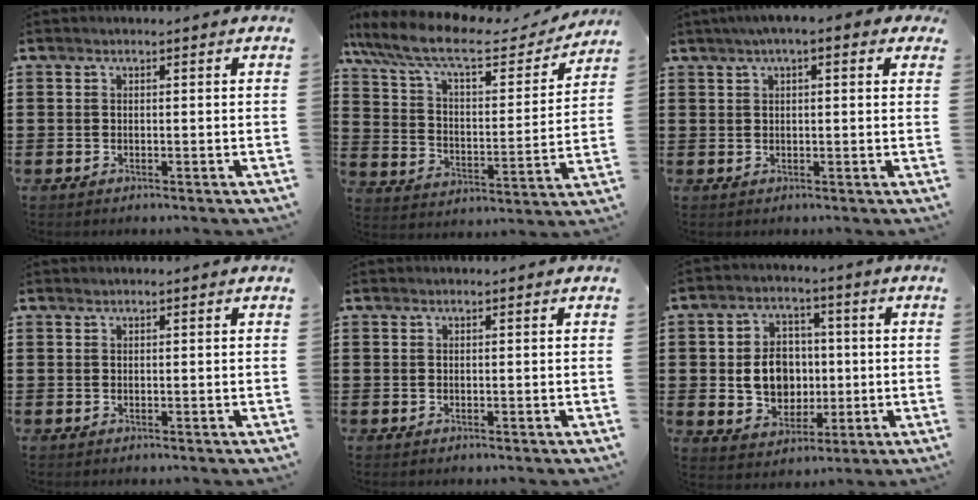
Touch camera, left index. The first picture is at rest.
{"total": 10.5, "force": [8.1, 2.3, 6.2], "torque": [-0.148, -0.037, 0.137]}
{"total": 3.2, "force": [1.5, 0.6, 2.7], "torque": [-0.056, 0.008, 0.025]}
{"total": 0.0}
{"total": 0.0}
{"total": 7.8, "force": [0.2, 6.5, 4.3], "torque": [-0.075, 0.012, 0.002]}